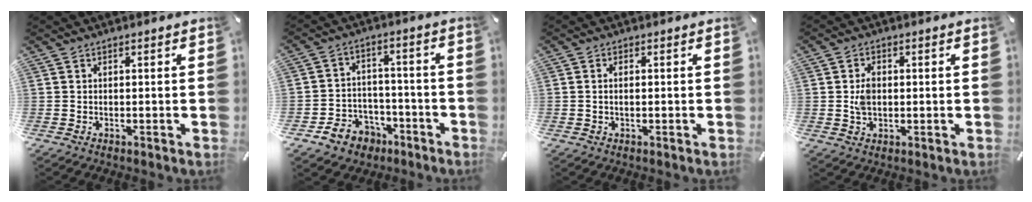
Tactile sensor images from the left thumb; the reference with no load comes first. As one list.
[{"total": 8.0, "force": [-4.4, 6.5, 1.6], "torque": [-0.034, 0.040, -0.077]}, {"total": 1.7, "force": [-0.1, 0.9, 1.5], "torque": [-0.029, 0.003, -0.004]}, {"total": 4.2, "force": [0.1, 2.9, 3.1], "torque": [-0.059, 0.003, -0.003]}]